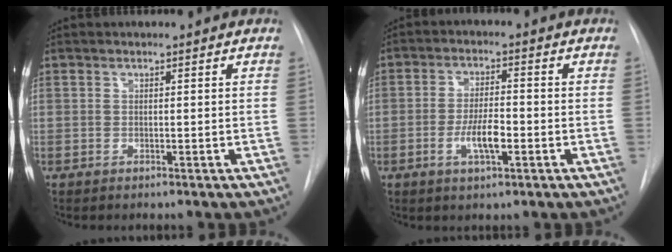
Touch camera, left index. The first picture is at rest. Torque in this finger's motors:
{"motor_torque": [0.30, 0.07, 0.14, 0.05]}